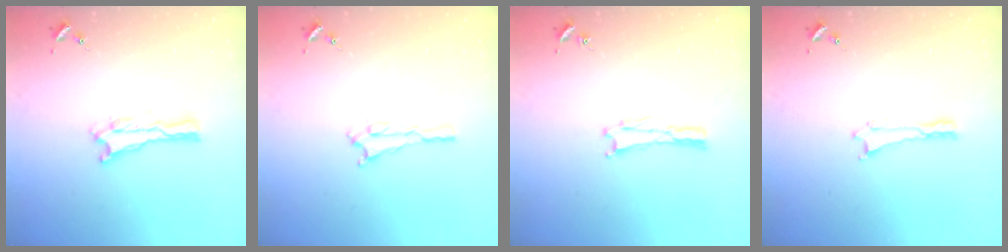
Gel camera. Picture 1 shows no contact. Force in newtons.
{"total": 1.4, "press": 1.4, "slide": 0.2}
{"total": 0.0}
{"total": 0.0}